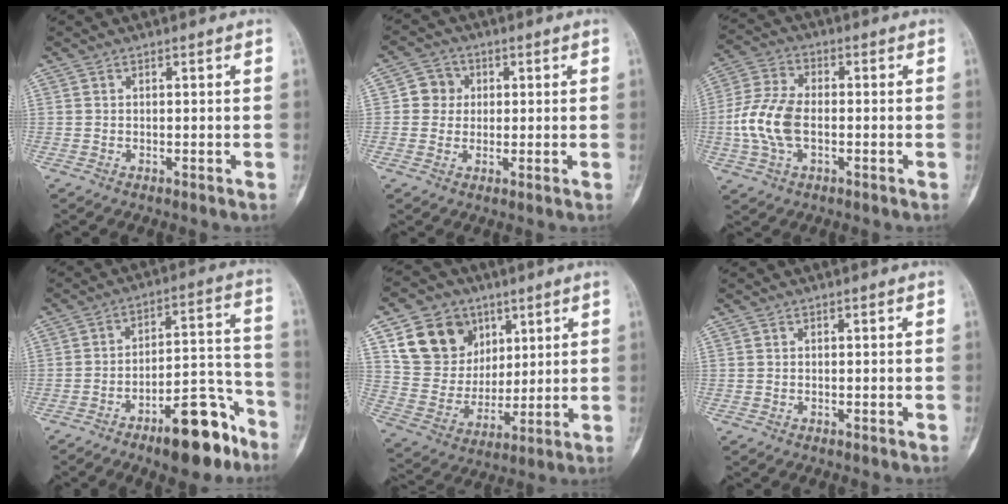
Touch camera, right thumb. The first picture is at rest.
{"total": 4.6, "force": [0.6, 4.4, 1.2], "torque": [0.009, 0.007, 0.003]}
{"total": 10.7, "force": [-1.5, 6.3, 8.5], "torque": [-0.186, 0.017, -0.034]}
{"total": 15.1, "force": [-9.6, 5.5, 10.4], "torque": [-0.121, 0.087, -0.148]}
{"total": 15.6, "force": [7.2, 12.4, 6.1], "torque": [-0.074, -0.020, 0.143]}
{"total": 0.0}